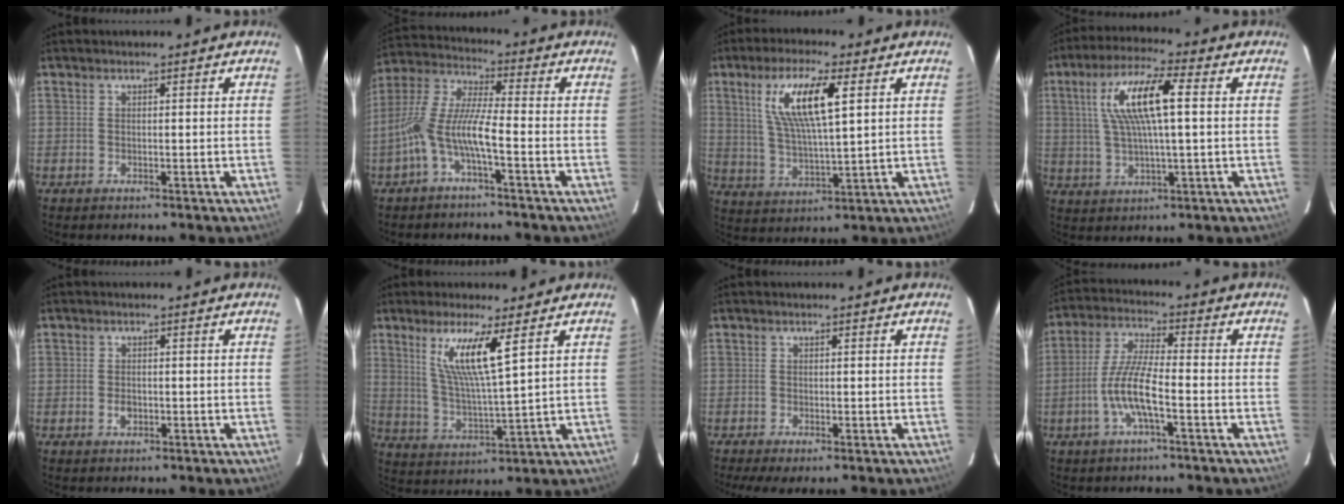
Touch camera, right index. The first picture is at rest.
{"total": 9.5, "force": [-3.7, 1.4, 8.6], "torque": [-0.193, 0.010, -0.074]}
{"total": 12.4, "force": [4.5, 2.7, 11.2], "torque": [-0.214, 0.004, 0.090]}
{"total": 12.8, "force": [2.7, 2.7, 12.2], "torque": [-0.235, 0.016, 0.052]}
{"total": 1.9, "force": [-0.6, 1.3, 1.2], "torque": [-0.021, 0.001, -0.010]}
{"total": 10.1, "force": [5.0, 0.1, 8.7], "torque": [-0.165, -0.012, 0.102]}
{"total": 3.3, "force": [-1.9, 0.6, 2.7], "torque": [-0.054, -0.016, -0.027]}
{"total": 8.9, "force": [-3.2, 1.4, 8.2], "torque": [-0.172, 0.000, -0.064]}